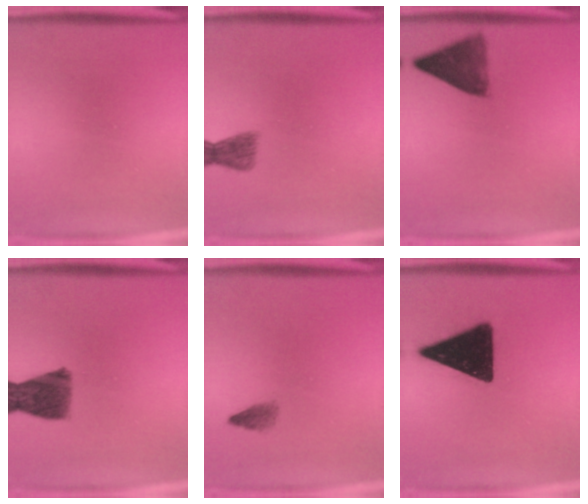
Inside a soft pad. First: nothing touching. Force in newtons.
{"total": 2.1}
{"total": 7.1}
{"total": 8.3}
{"total": 1.5}
{"total": 17.4}